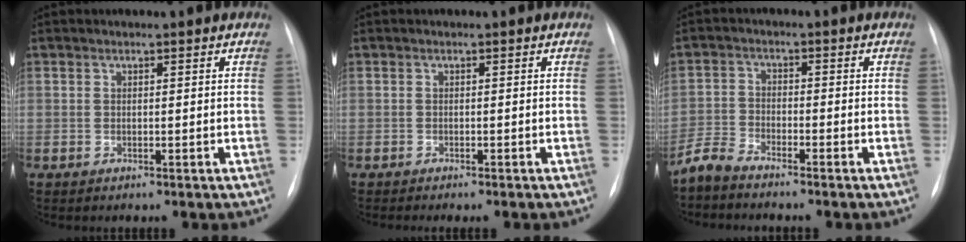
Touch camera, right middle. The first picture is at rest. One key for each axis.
{"total": 3.0, "fx": -2.6, "fy": 0.2, "fz": 1.6, "tx": -0.018, "ty": -0.006, "tz": -0.029}
{"total": 3.5, "fx": -3.5, "fy": 0.3, "fz": 0.7, "tx": -0.021, "ty": -0.015, "tz": -0.073}